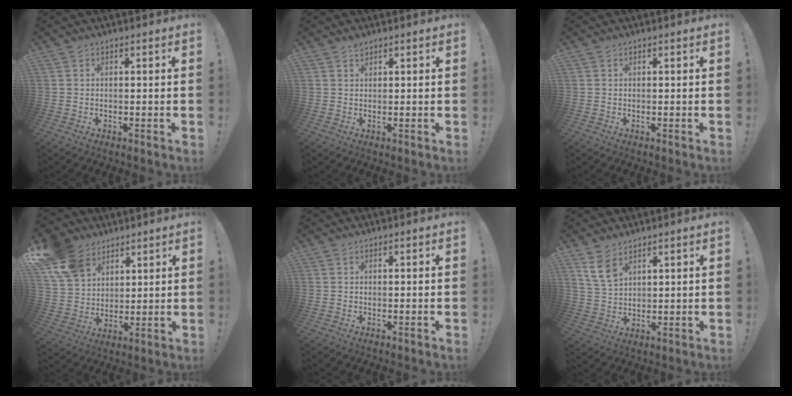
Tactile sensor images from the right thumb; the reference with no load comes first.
{"total": 1.3, "force": [1.1, 0.4, 0.5], "torque": [-0.004, -0.004, 0.020]}
{"total": 0.0}
{"total": 13.4, "force": [8.2, 9.2, 5.2], "torque": [-0.094, -0.046, 0.164]}
{"total": 0.0}
{"total": 7.1, "force": [4.5, 3.8, 3.8], "torque": [-0.067, -0.020, 0.088]}